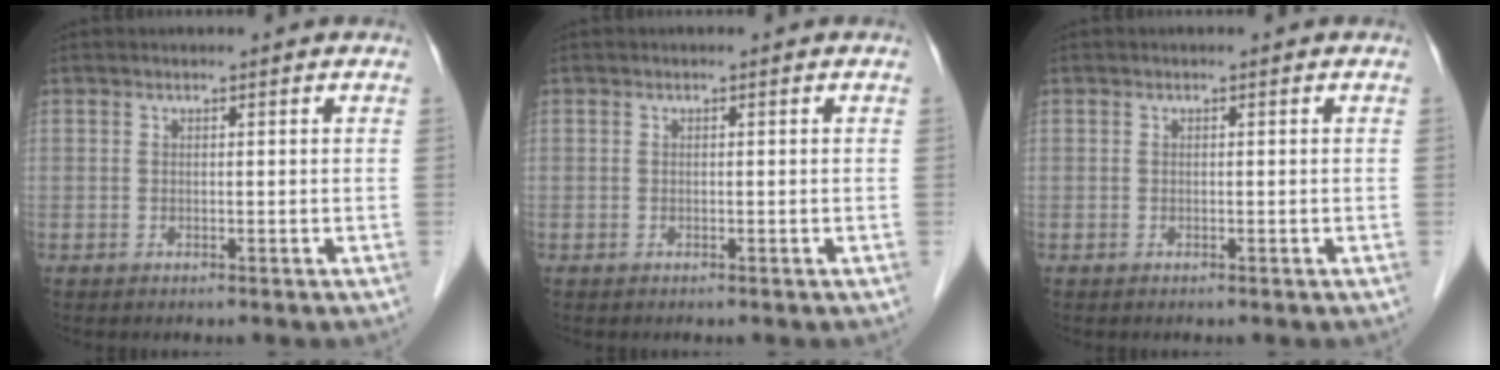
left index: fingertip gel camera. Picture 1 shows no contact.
{"total": 0.0}
{"total": 0.0}